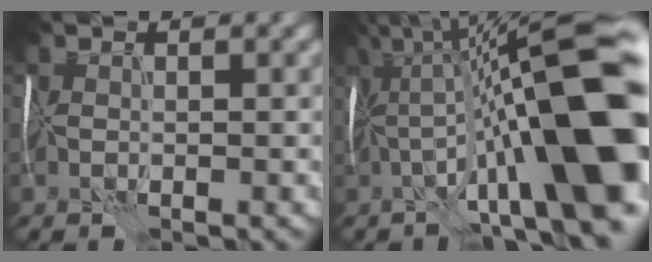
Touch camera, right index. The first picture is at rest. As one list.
[{"total": 17.6, "force": [-0.7, 4.3, 17.1], "torque": [-0.253, 0.044, -0.012]}]